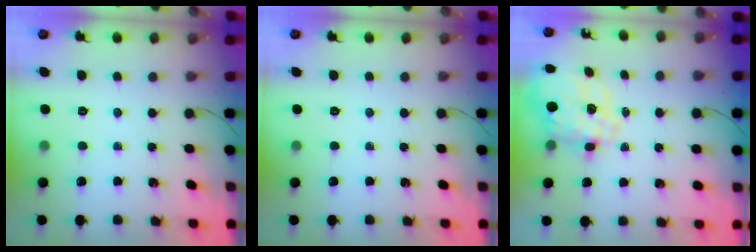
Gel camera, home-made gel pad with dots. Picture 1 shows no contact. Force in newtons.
{"total": 0.0}
{"total": 3.7, "press": 3.2, "slide": 1.9}